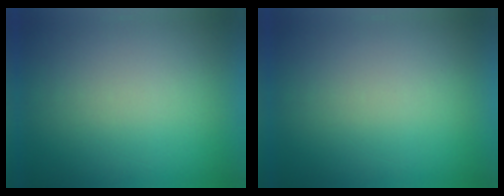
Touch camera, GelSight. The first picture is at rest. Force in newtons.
{"total": 0.0}